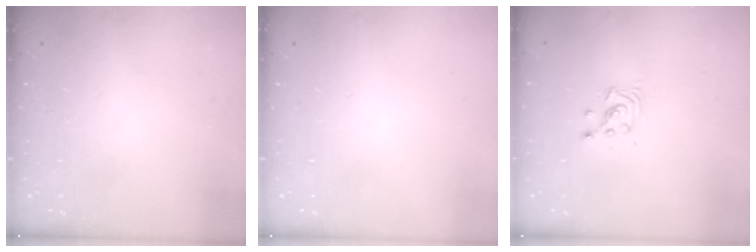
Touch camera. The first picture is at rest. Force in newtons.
{"total": 0.0}
{"total": 3.8, "press": 3.8, "slide": 0.5}